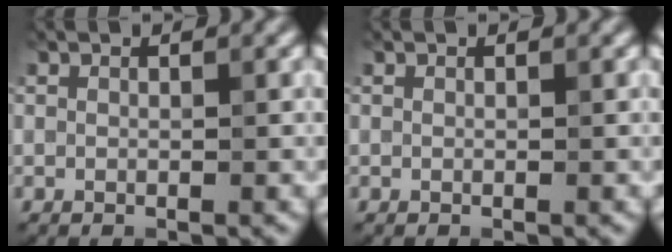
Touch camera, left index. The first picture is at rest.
{"total": 0.0}